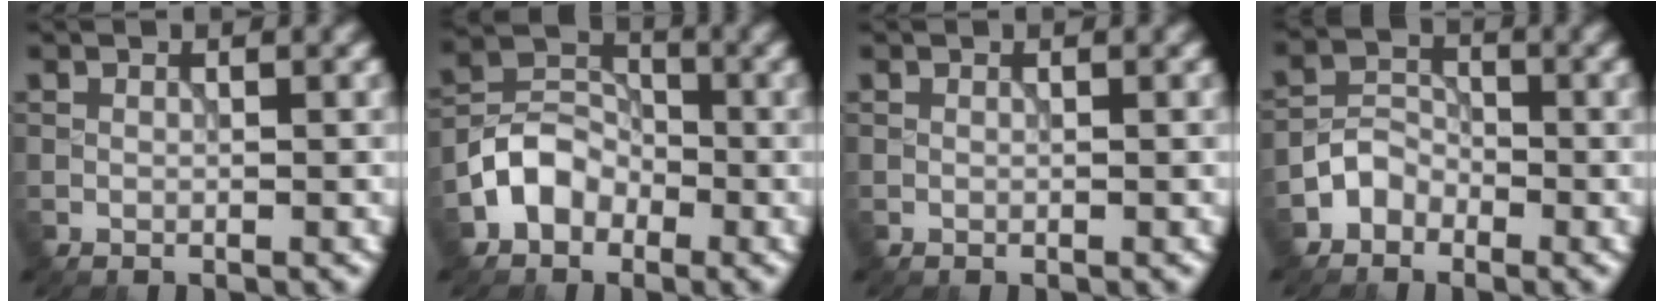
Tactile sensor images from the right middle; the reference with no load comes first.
{"total": 4.0, "force": [-2.0, 3.1, 1.6], "torque": [-0.028, 0.011, -0.044]}
{"total": 0.0}
{"total": 2.4, "force": [-1.7, 1.6, 0.5], "torque": [-0.003, 0.013, -0.039]}